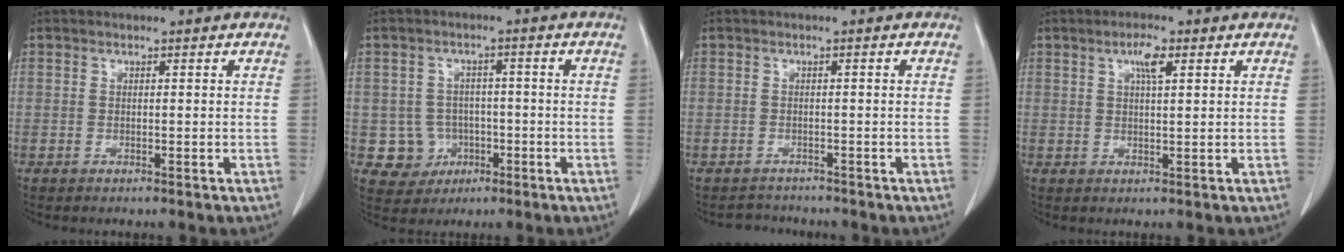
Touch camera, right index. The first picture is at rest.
{"total": 5.7, "force": [-1.3, 5.5, 0.8], "torque": [-0.008, 0.009, -0.012]}
{"total": 2.1, "force": [-2.0, 0.7, -0.6], "torque": [0.008, -0.005, -0.030]}
{"total": 3.1, "force": [1.4, 0.5, 2.7], "torque": [-0.051, 0.002, 0.024]}